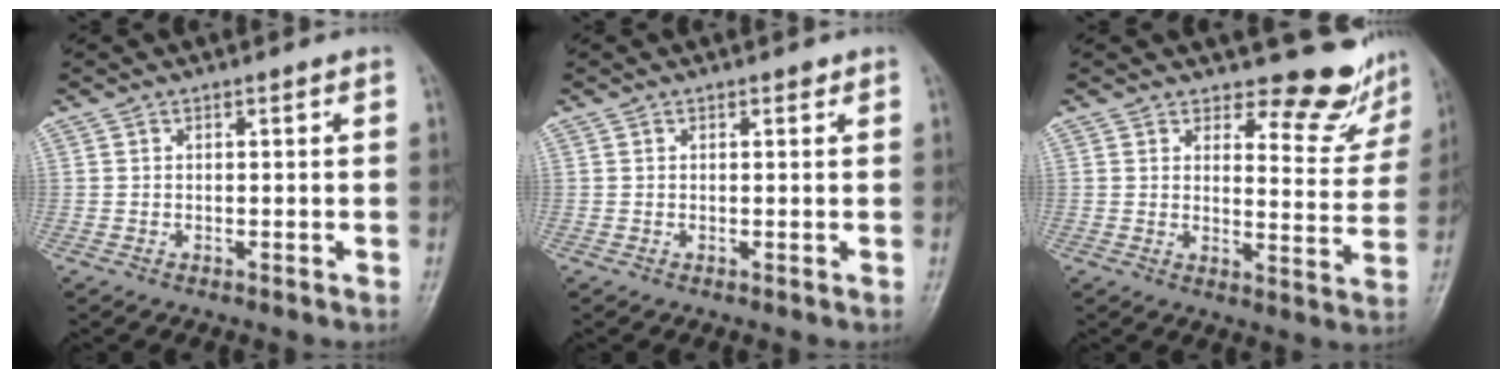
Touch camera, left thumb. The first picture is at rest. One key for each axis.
{"total": 0.7, "fx": 0.5, "fy": 0.3, "fz": 0.4, "tx": -0.004, "ty": -0.002, "tz": 0.005}
{"total": 9.6, "fx": 8.6, "fy": 3.5, "fz": 2.5, "tx": -0.001, "ty": -0.085, "tz": 0.100}